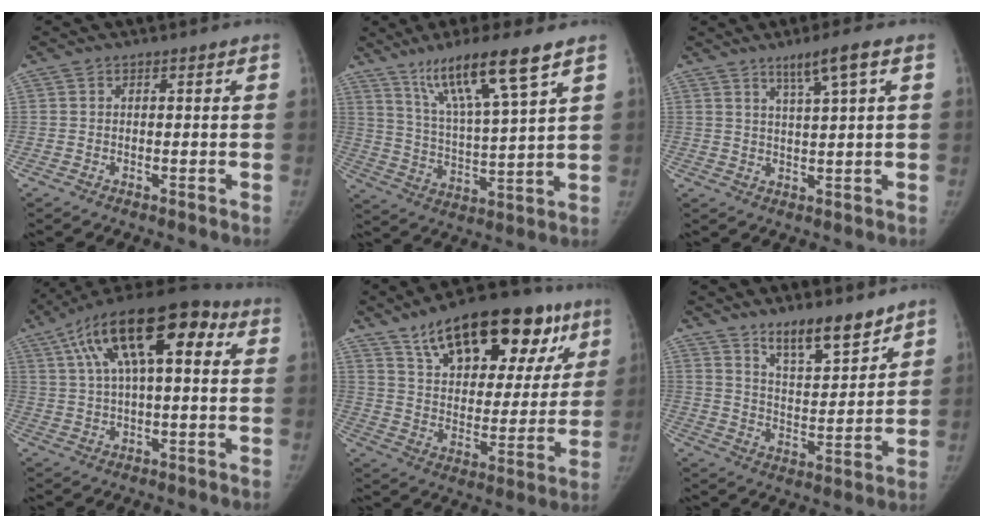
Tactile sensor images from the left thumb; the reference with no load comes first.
{"total": 15.1, "force": [9.6, 1.6, 11.6], "torque": [-0.207, -0.043, 0.179]}
{"total": 5.8, "force": [3.2, 0.0, 4.8], "torque": [-0.087, -0.013, 0.059]}
{"total": 21.2, "force": [7.5, 9.1, 17.7], "torque": [-0.289, 0.030, 0.117]}
{"total": 27.4, "force": [16.0, 12.7, 18.3], "torque": [-0.235, -0.018, 0.245]}
{"total": 11.3, "force": [8.7, 3.4, 6.3], "torque": [-0.080, -0.069, 0.152]}